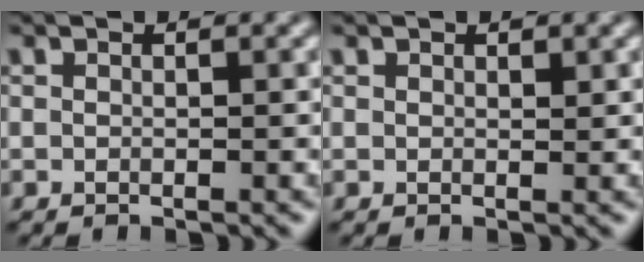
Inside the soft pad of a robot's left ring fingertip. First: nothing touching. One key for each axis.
{"total": 0.5, "fx": 0.5, "fy": 0.1, "fz": 0.2, "tx": -0.004, "ty": -0.003, "tz": 0.009}